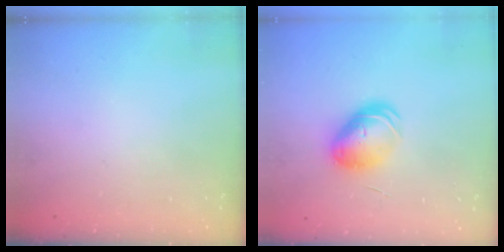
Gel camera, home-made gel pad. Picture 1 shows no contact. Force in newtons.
{"total": 8.6, "press": 8.5, "slide": 1.0}